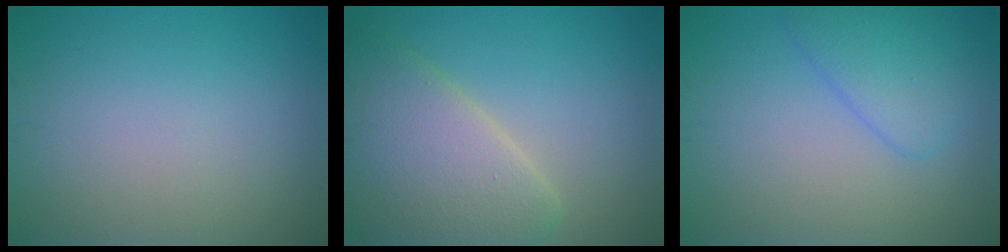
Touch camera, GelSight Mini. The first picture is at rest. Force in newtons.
{"total": 6.7, "press": 6.7, "slide": 0.5}
{"total": 3.4, "press": 3.4, "slide": 0.2}